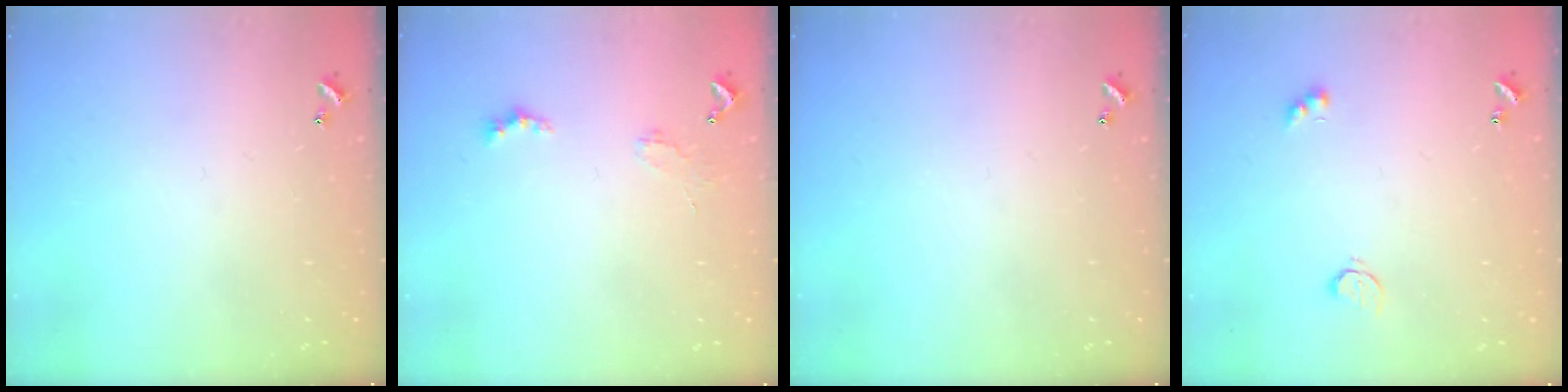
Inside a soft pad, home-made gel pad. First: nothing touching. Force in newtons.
{"total": 1.9, "press": 1.8, "slide": 0.5}
{"total": 0.0}
{"total": 2.5, "press": 2.4, "slide": 0.5}